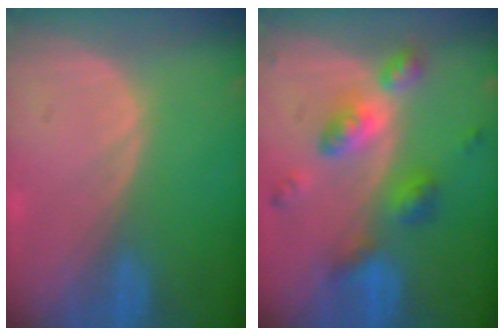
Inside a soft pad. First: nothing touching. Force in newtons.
{"total": 7.4, "press": 7.3, "slide": 0.5}